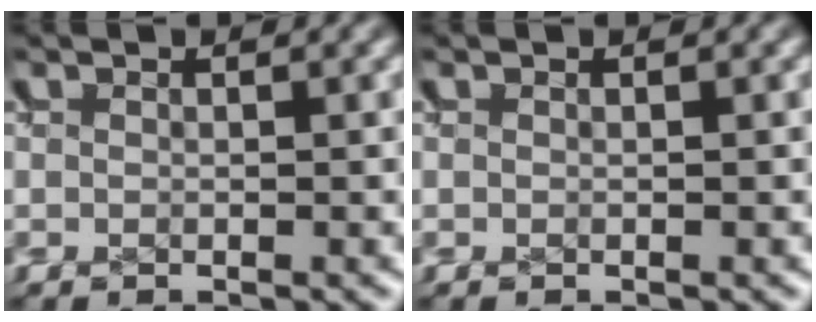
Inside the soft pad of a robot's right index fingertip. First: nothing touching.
{"total": 0.0}